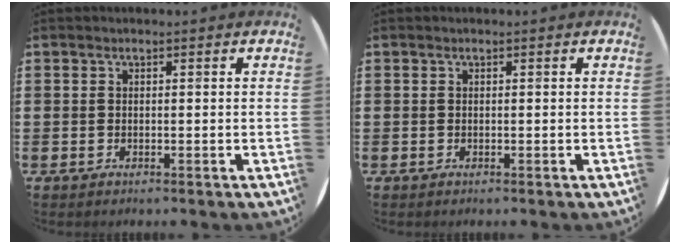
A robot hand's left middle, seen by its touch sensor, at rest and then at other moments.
{"total": 0.0}